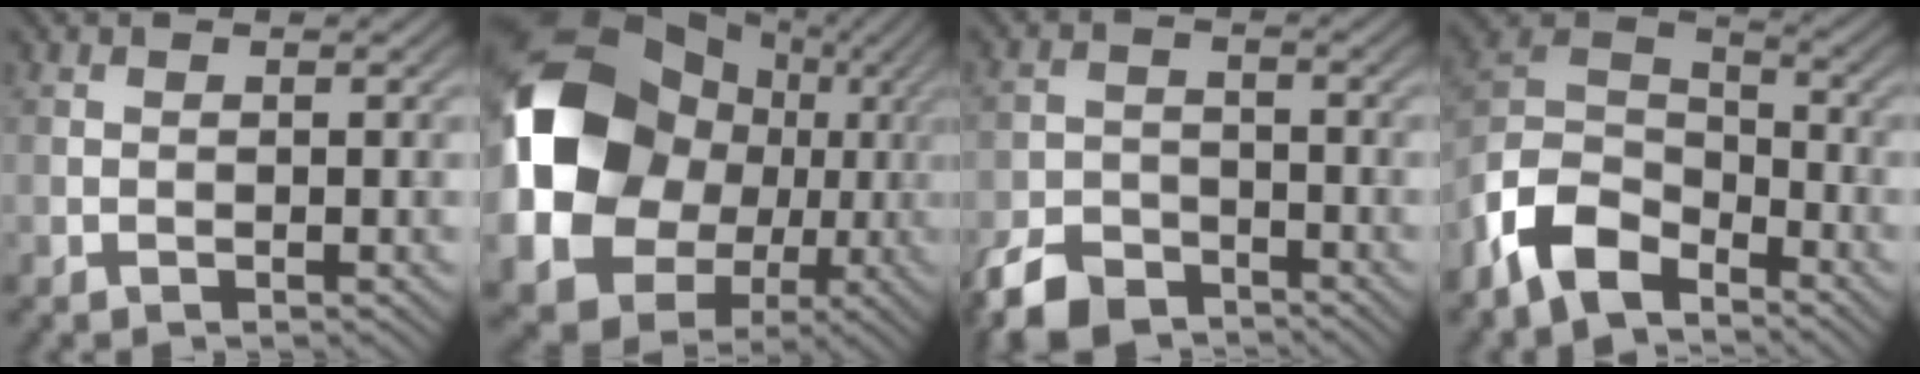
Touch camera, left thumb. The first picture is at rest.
{"total": 18.4, "force": [0.5, 15.3, 10.3], "torque": [-0.222, -0.021, 0.013]}
{"total": 6.7, "force": [-5.2, 3.1, 2.8], "torque": [-0.056, -0.007, -0.110]}
{"total": 9.4, "force": [-6.4, 4.7, 5.0], "torque": [-0.112, -0.003, -0.150]}